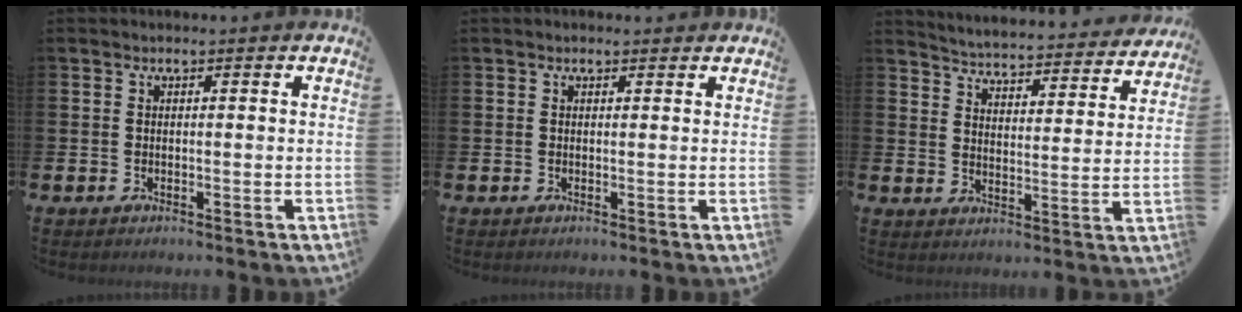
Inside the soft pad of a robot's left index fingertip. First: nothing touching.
{"total": 0.5, "force": [0.4, 0.1, 0.2], "torque": [0.006, -0.001, 0.005]}
{"total": 4.9, "force": [4.9, 0.3, 0.4], "torque": [-0.023, -0.047, 0.079]}